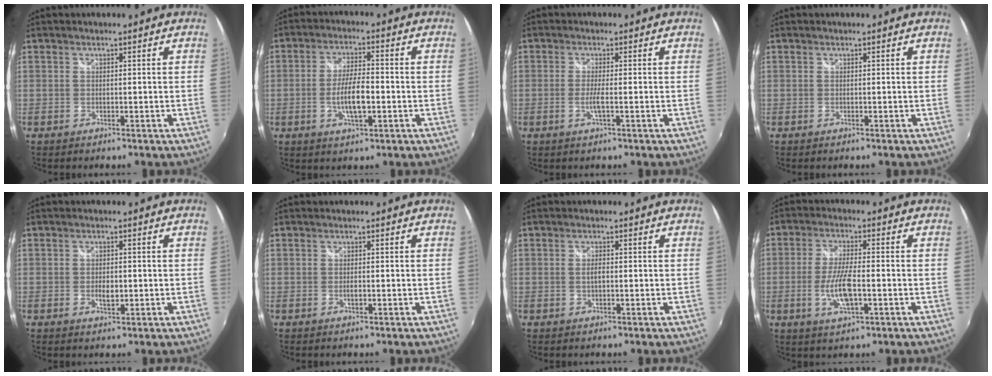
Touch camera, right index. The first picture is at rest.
{"total": 7.3, "force": [-1.8, 2.2, 6.7], "torque": [-0.130, -0.001, -0.032]}
{"total": 2.5, "force": [-0.7, 0.0, 2.5], "torque": [-0.049, -0.005, -0.014]}
{"total": 0.0}
{"total": 2.7, "force": [-0.5, 1.5, 2.2], "torque": [-0.037, -0.003, -0.009]}
{"total": 1.0, "force": [-0.3, 0.5, 0.8], "torque": [-0.015, -0.001, -0.006]}
{"total": 1.8, "force": [-0.1, 0.7, 1.6], "torque": [-0.030, 0.000, -0.003]}
{"total": 8.2, "force": [-2.1, 2.4, 7.5], "torque": [-0.153, -0.006, -0.038]}